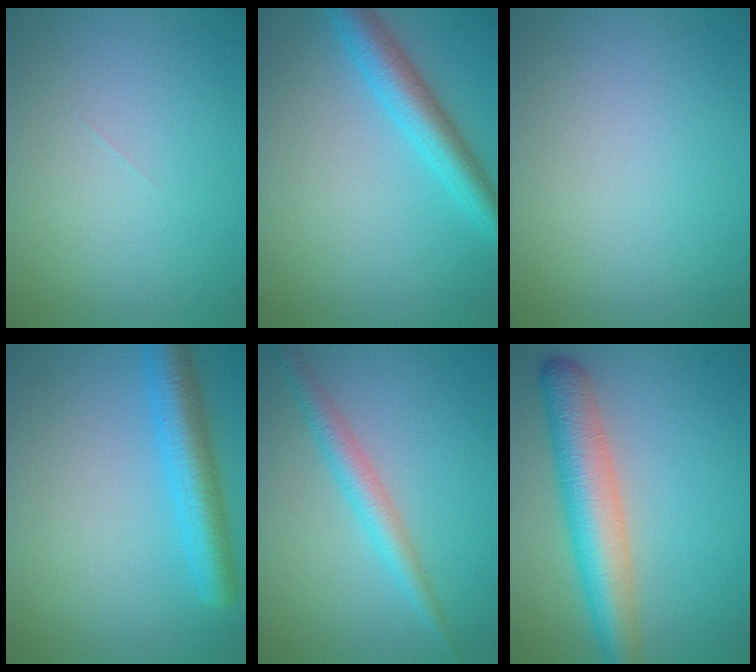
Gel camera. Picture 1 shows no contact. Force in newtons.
{"total": 4.5, "press": 4.5, "slide": 0.3}
{"total": 0.0}
{"total": 5.2, "press": 5.2, "slide": 0.2}
{"total": 3.0, "press": 3.0, "slide": 0.0}
{"total": 7.0, "press": 7.0, "slide": 0.2}